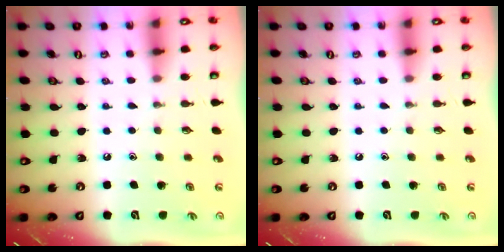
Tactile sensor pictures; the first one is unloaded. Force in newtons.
{"total": 0.0}